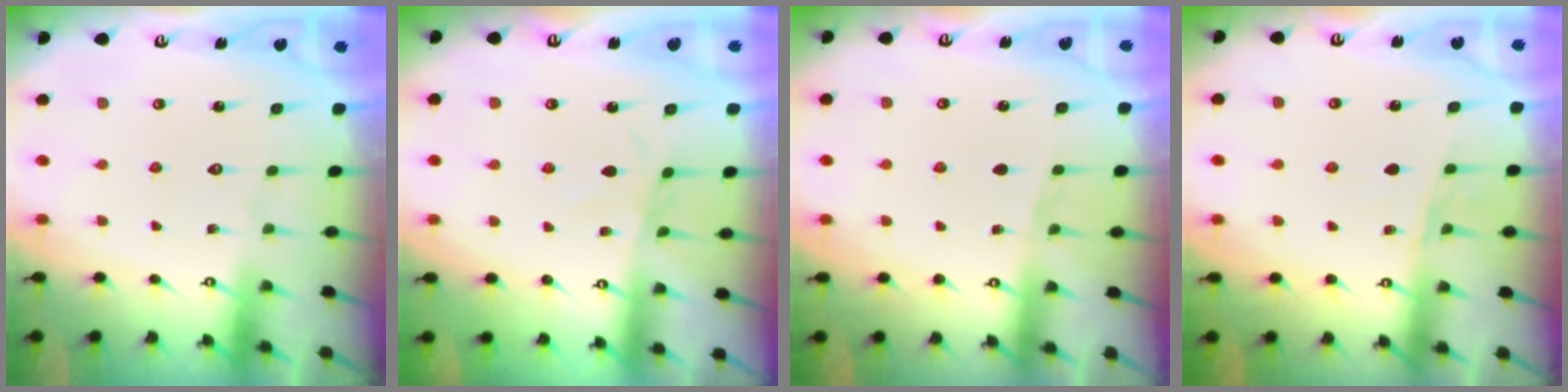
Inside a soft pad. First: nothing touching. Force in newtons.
{"total": 2.2, "press": 2.2, "slide": 0.4}
{"total": 2.1, "press": 1.9, "slide": 0.9}
{"total": 5.1, "press": 4.9, "slide": 1.5}